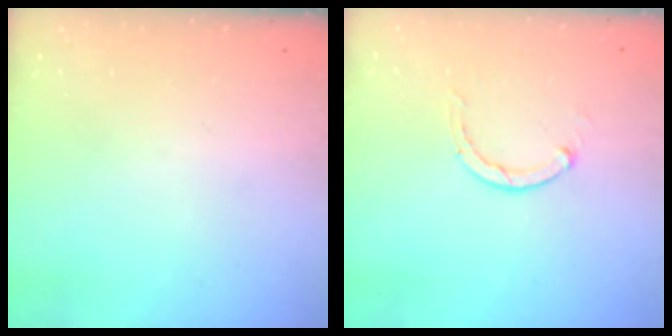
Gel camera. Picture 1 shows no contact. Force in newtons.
{"total": 2.8, "press": 2.8, "slide": 0.5}